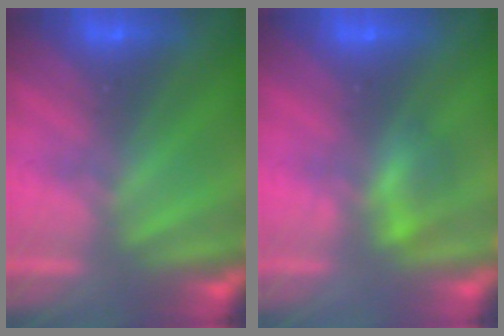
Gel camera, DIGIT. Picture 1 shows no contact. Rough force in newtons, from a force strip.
{"total": 2.2}